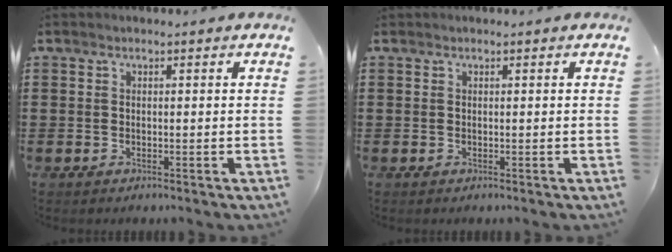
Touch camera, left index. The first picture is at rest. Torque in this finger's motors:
{"motor_torque": [0.13, -0.17, 0.01, 0.01]}